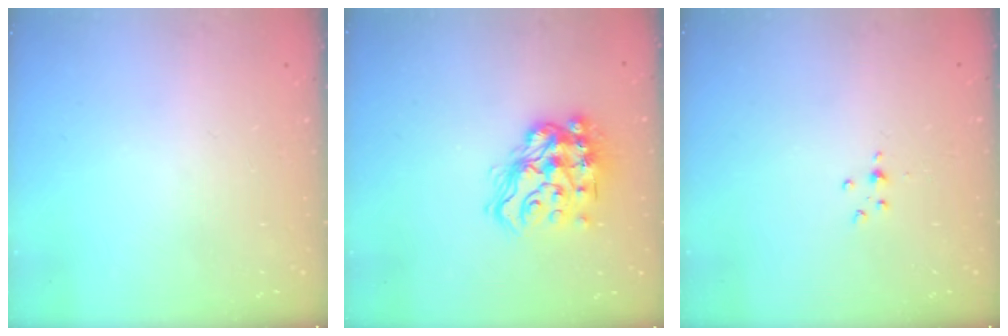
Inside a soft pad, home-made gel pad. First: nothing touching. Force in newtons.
{"total": 16.0, "press": 15.9, "slide": 1.2}
{"total": 2.9, "press": 2.9, "slide": 0.4}